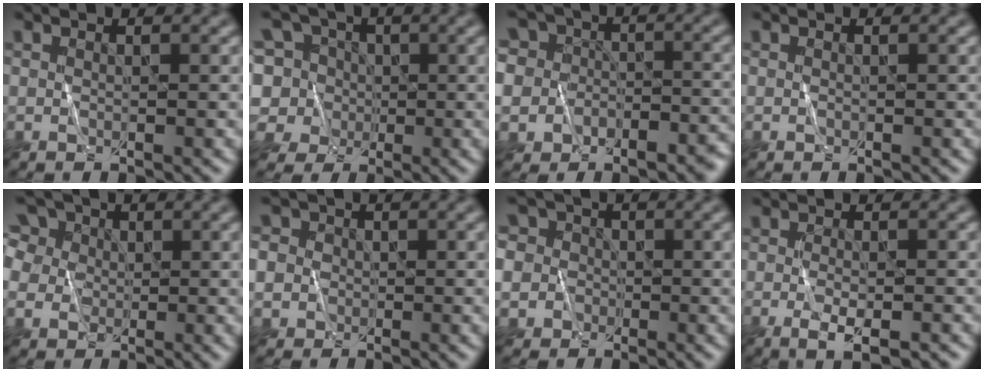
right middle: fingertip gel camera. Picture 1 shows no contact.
{"total": 10.3, "force": [2.7, 8.9, 4.3], "torque": [-0.105, 0.050, 0.016]}
{"total": 11.1, "force": [-3.4, 9.7, 4.0], "torque": [-0.078, 0.007, -0.082]}
{"total": 0.0}
{"total": 8.9, "force": [3.3, 6.9, 4.5], "torque": [-0.099, 0.035, 0.038]}
{"total": 6.9, "force": [1.5, 6.3, 2.4], "torque": [-0.070, 0.030, -0.002]}
{"total": 9.0, "force": [1.5, 8.3, 3.3], "torque": [-0.077, 0.042, -0.007]}
{"total": 2.6, "force": [-1.1, 0.6, 2.3], "torque": [-0.045, -0.008, -0.017]}